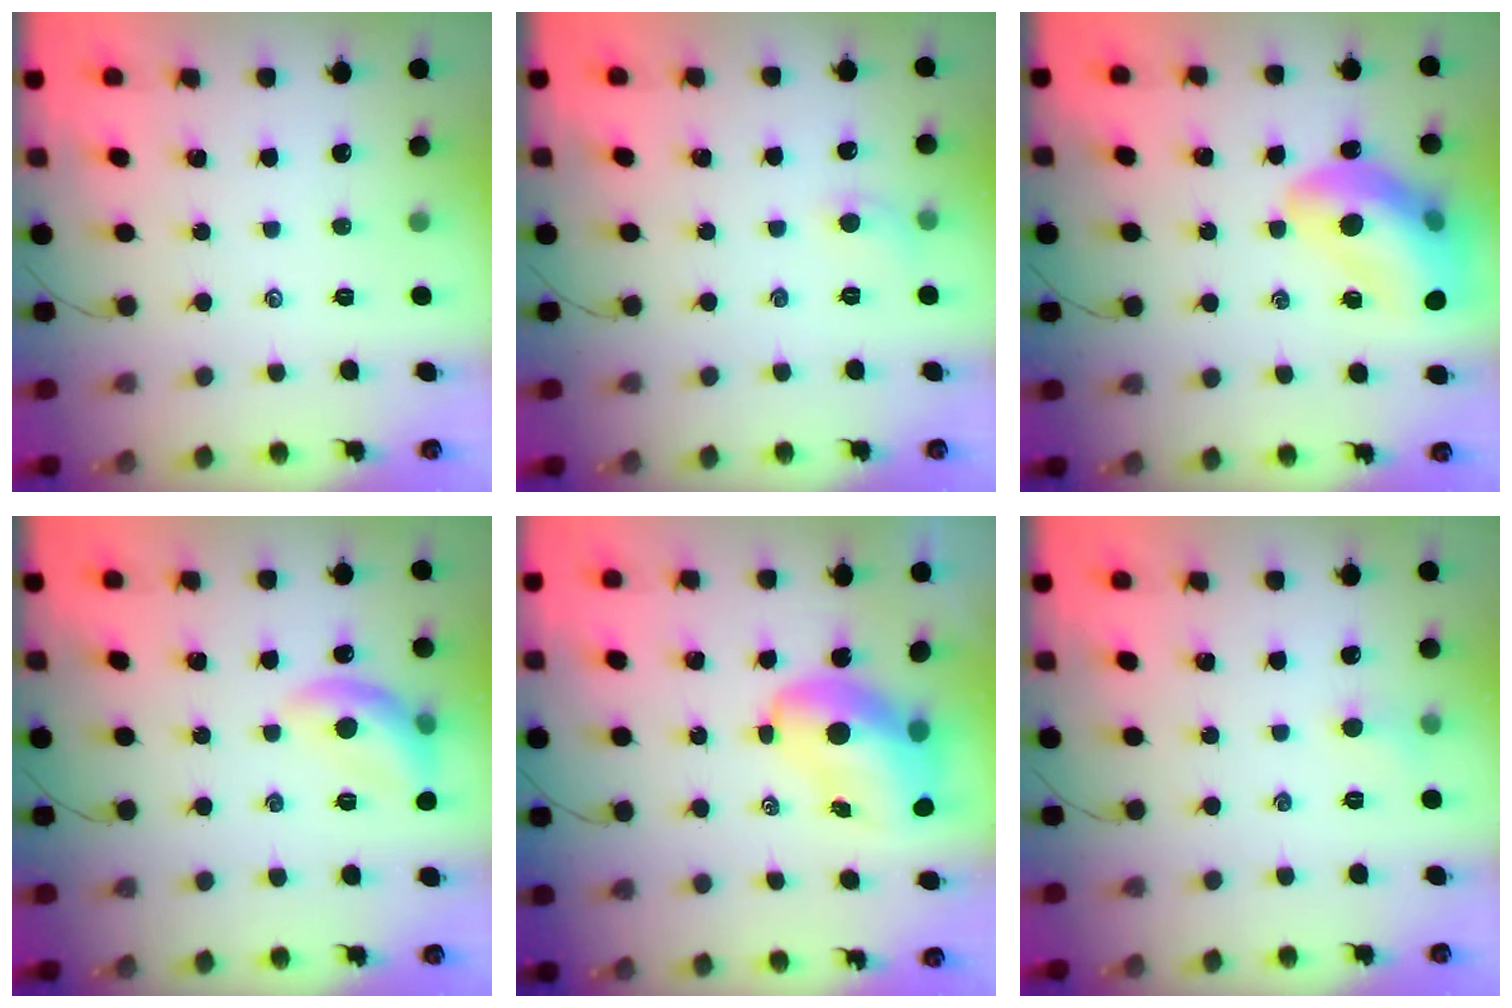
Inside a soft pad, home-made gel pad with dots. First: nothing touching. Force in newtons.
{"total": 4.8, "press": 4.5, "slide": 1.6}
{"total": 18.8, "press": 18.6, "slide": 2.9}
{"total": 11.6, "press": 11.6, "slide": 0.7}
{"total": 9.7, "press": 9.5, "slide": 2.2}
{"total": 4.4, "press": 4.2, "slide": 1.3}